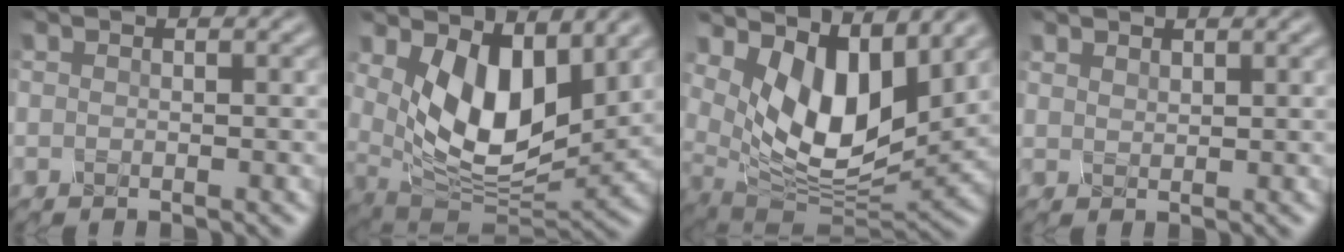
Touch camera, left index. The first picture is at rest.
{"total": 8.1, "force": [2.2, 4.5, 6.4], "torque": [-0.121, -0.025, 0.049]}
{"total": 8.8, "force": [3.5, 4.5, 6.7], "torque": [-0.125, -0.022, 0.071]}
{"total": 0.9, "force": [0.7, -0.3, -0.6], "torque": [0.004, 0.001, 0.027]}